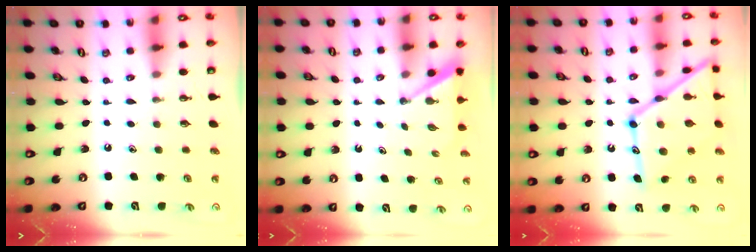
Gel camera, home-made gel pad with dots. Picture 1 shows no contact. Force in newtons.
{"total": 2.9, "press": 2.9, "slide": 0.2}
{"total": 18.9, "press": 18.8, "slide": 1.7}